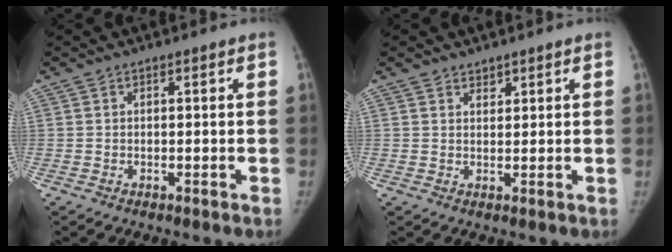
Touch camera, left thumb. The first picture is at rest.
{"total": 1.6, "force": [1.3, 0.9, 0.3], "torque": [0.009, -0.008, 0.019]}